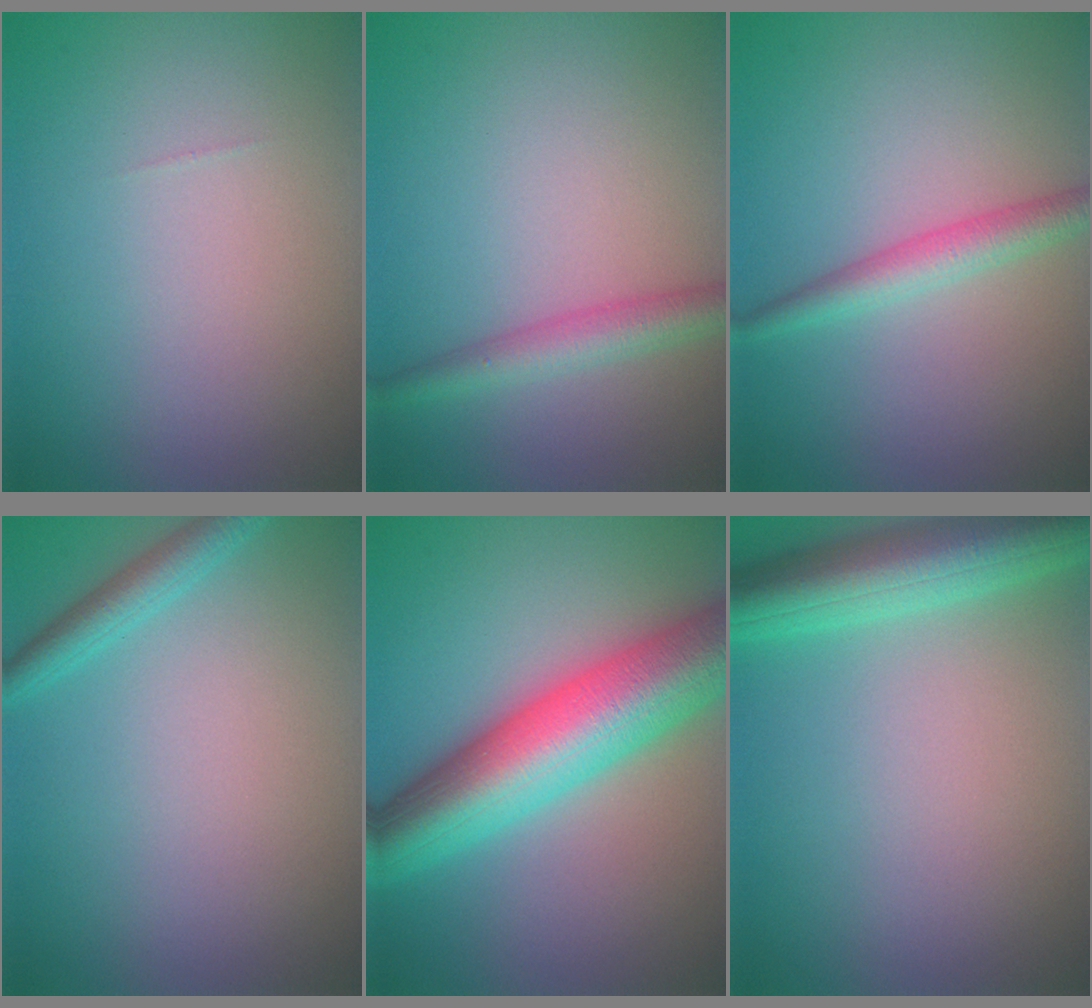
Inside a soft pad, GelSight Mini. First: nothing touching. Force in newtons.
{"total": 3.0, "press": 3.0, "slide": 0.1}
{"total": 2.6, "press": 2.6, "slide": 0.1}
{"total": 2.1, "press": 2.1, "slide": 0.1}
{"total": 11.4, "press": 11.4, "slide": 0.2}
{"total": 6.6, "press": 6.6, "slide": 0.3}